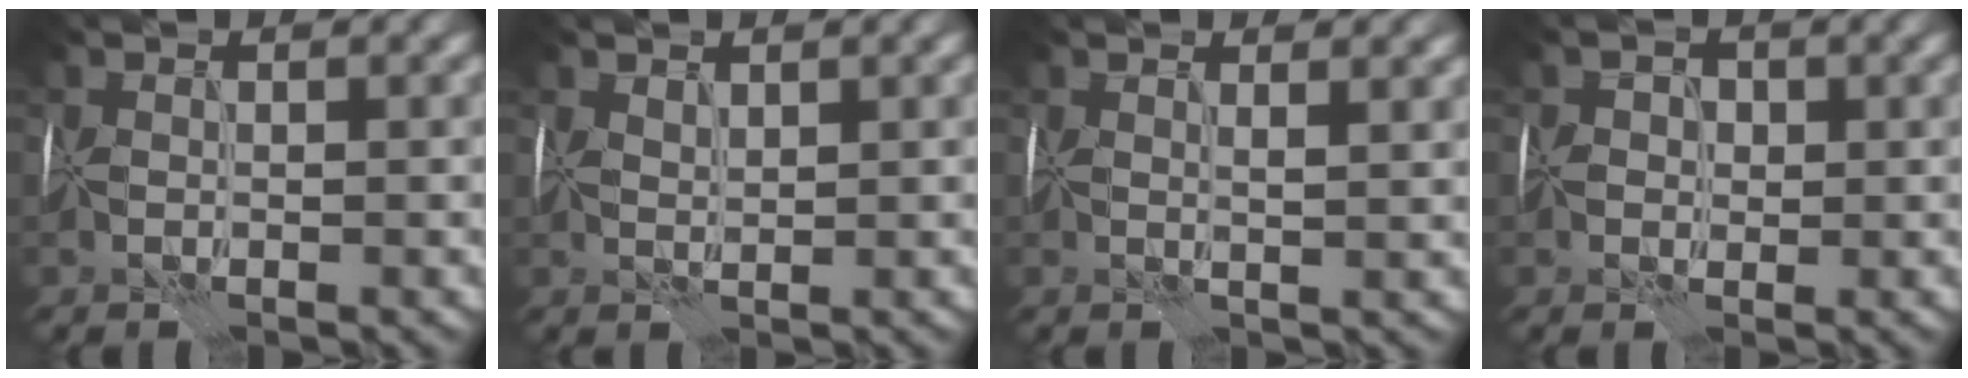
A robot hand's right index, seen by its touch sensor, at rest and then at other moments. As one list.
[{"total": 0.6, "force": [0.6, -0.3, 0.1], "torque": [-0.003, -0.001, 0.014]}, {"total": 2.0, "force": [1.3, 0.1, 1.5], "torque": [-0.016, 0.003, 0.015]}, {"total": 1.0, "force": [-0.3, 0.9, 0.3], "torque": [-0.002, -0.002, -0.012]}]